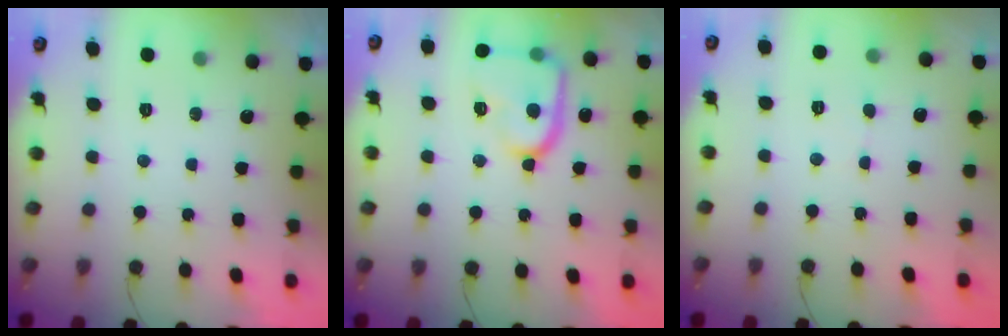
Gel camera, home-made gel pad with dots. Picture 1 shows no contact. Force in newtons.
{"total": 16.4, "press": 16.3, "slide": 1.4}
{"total": 2.9, "press": 2.9, "slide": 0.3}